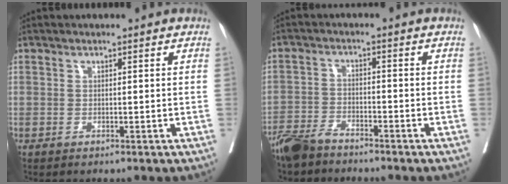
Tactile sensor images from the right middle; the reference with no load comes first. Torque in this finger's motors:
{"motor_torque": [1.15, -0.99, 0.79, 0.21]}